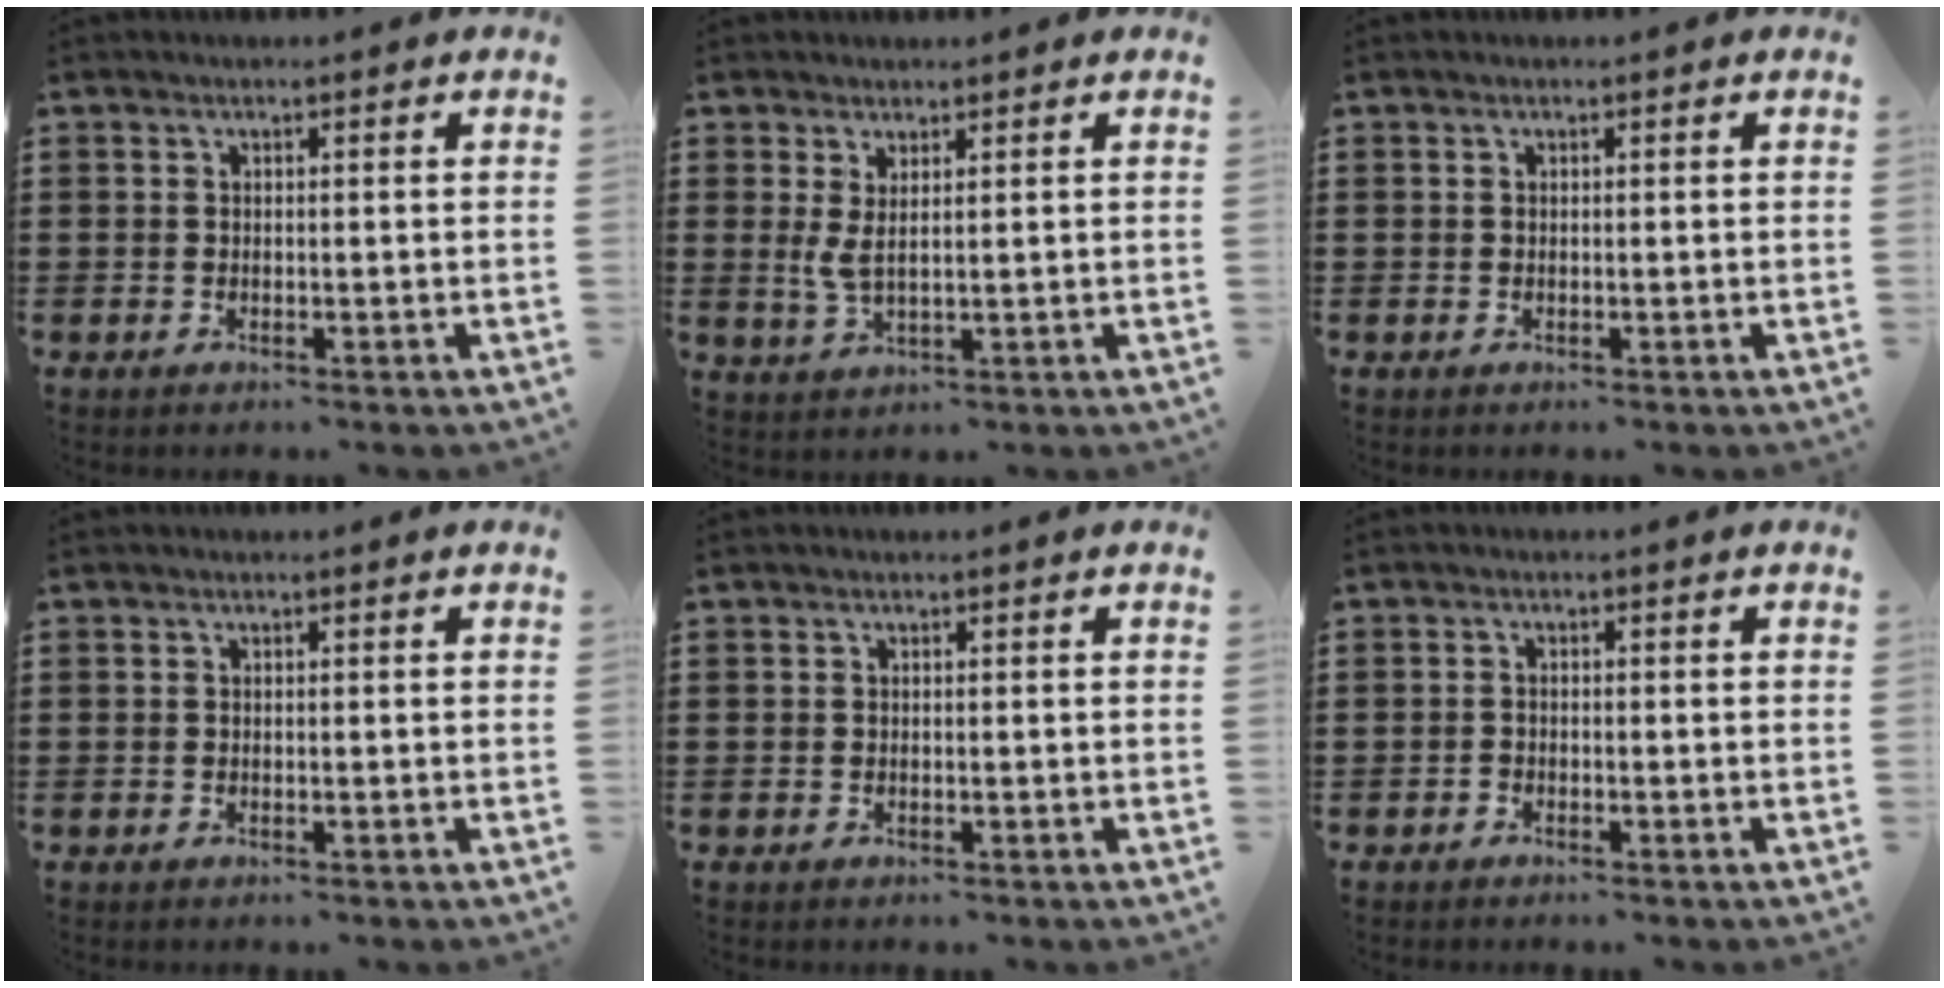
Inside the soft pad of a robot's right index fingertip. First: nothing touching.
{"total": 3.0, "force": [1.4, 1.0, 2.5], "torque": [-0.068, -0.005, 0.022]}
{"total": 0.0}
{"total": 0.0}
{"total": 0.0}
{"total": 0.8, "force": [-0.7, 0.4, 0.1], "torque": [-0.003, 0.002, -0.016]}